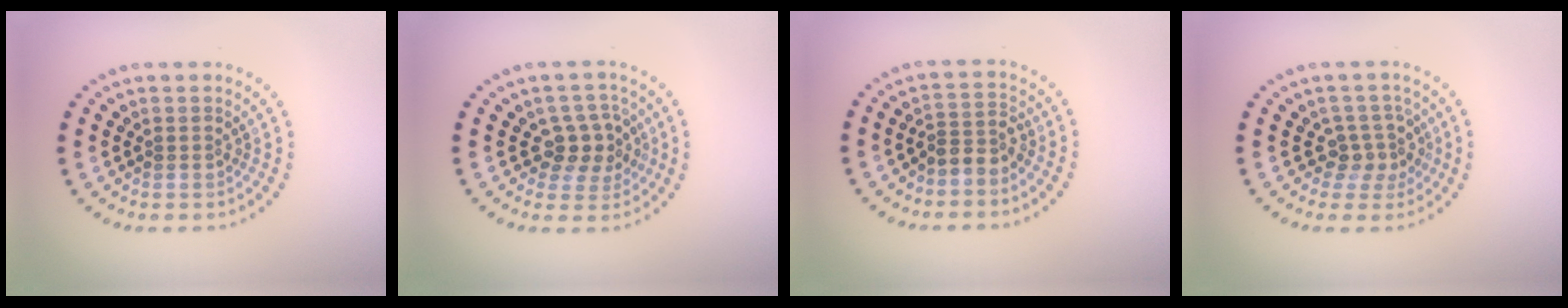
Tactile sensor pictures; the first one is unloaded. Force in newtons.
{"total": 3.1, "press": 2.8, "slide": 1.3}
{"total": 2.3, "press": 1.7, "slide": 1.5}
{"total": 2.5, "press": 1.9, "slide": 1.6}